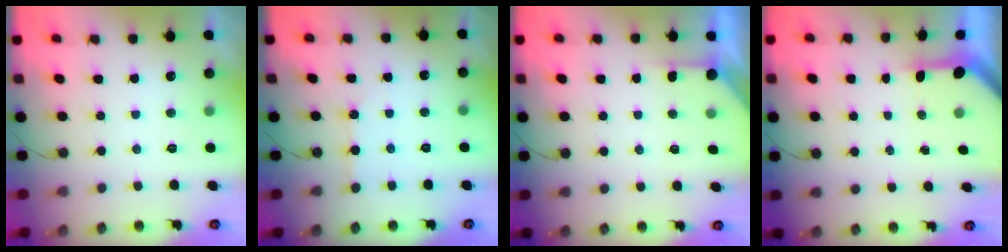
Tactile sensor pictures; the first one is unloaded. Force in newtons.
{"total": 2.7, "press": 2.7, "slide": 0.5}
{"total": 2.7, "press": 2.7, "slide": 0.3}
{"total": 3.4, "press": 3.4, "slide": 0.3}